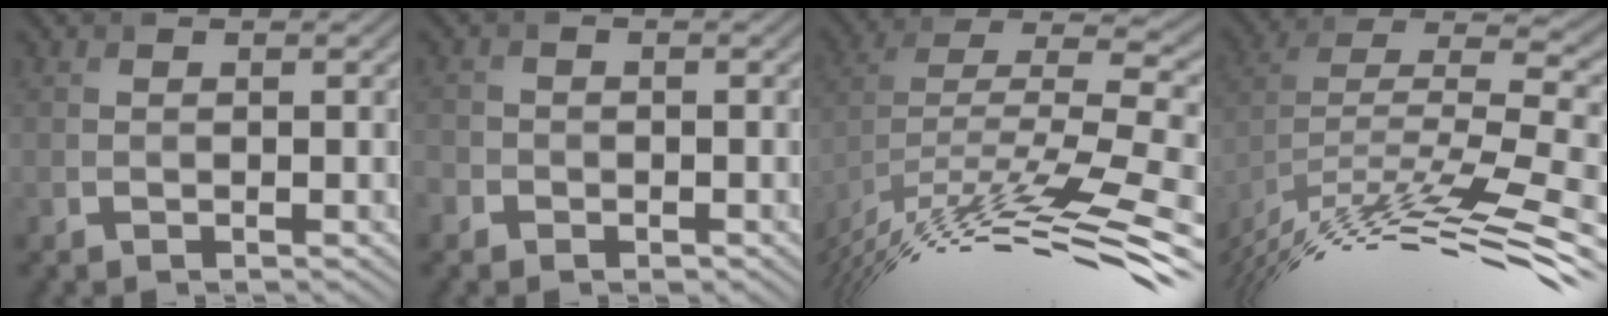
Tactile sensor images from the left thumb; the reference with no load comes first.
{"total": 1.8, "force": [-1.2, 1.3, 0.1], "torque": [0.000, -0.002, -0.031]}
{"total": 14.1, "force": [-6.2, 3.3, 12.2], "torque": [-0.236, 0.022, -0.112]}
{"total": 15.1, "force": [-7.8, 3.3, 12.5], "torque": [-0.231, 0.028, -0.134]}